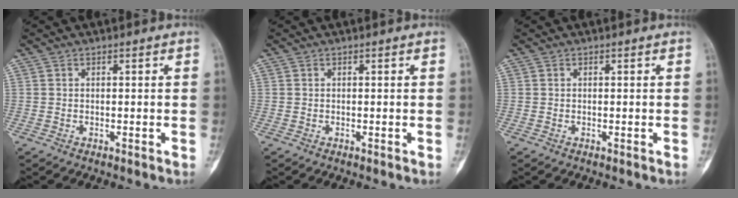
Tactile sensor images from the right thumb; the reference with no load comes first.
{"total": 0.0}
{"total": 0.0}